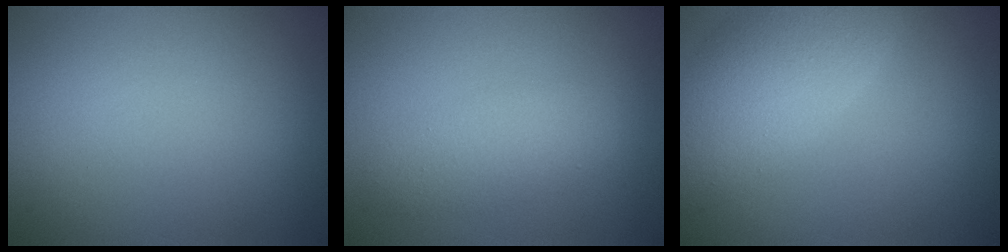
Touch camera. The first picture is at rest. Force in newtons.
{"total": 3.0, "press": 3.0, "slide": 0.1}
{"total": 5.9, "press": 5.8, "slide": 0.7}